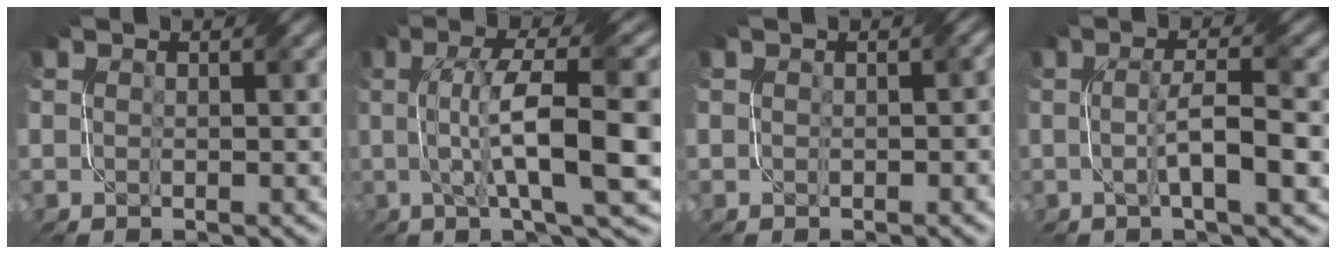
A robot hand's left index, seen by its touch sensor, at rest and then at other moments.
{"total": 10.9, "force": [0.2, 2.3, 10.6], "torque": [-0.156, 0.013, 0.005]}
{"total": 1.0, "force": [0.1, 0.6, 0.8], "torque": [-0.009, 0.003, 0.002]}
{"total": 5.1, "force": [-0.5, 0.7, 5.0], "torque": [-0.089, 0.006, -0.010]}